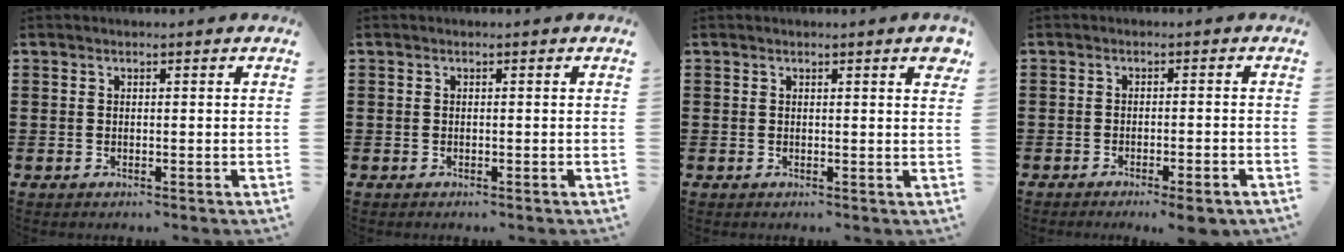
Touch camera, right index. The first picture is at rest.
{"total": 0.5, "force": [-0.3, 0.4, -0.1], "torque": [0.001, 0.004, -0.009]}
{"total": 1.6, "force": [0.9, 0.1, 1.4], "torque": [-0.021, -0.001, 0.013]}
{"total": 2.3, "force": [-1.9, -0.1, 1.3], "torque": [-0.021, 0.002, -0.036]}